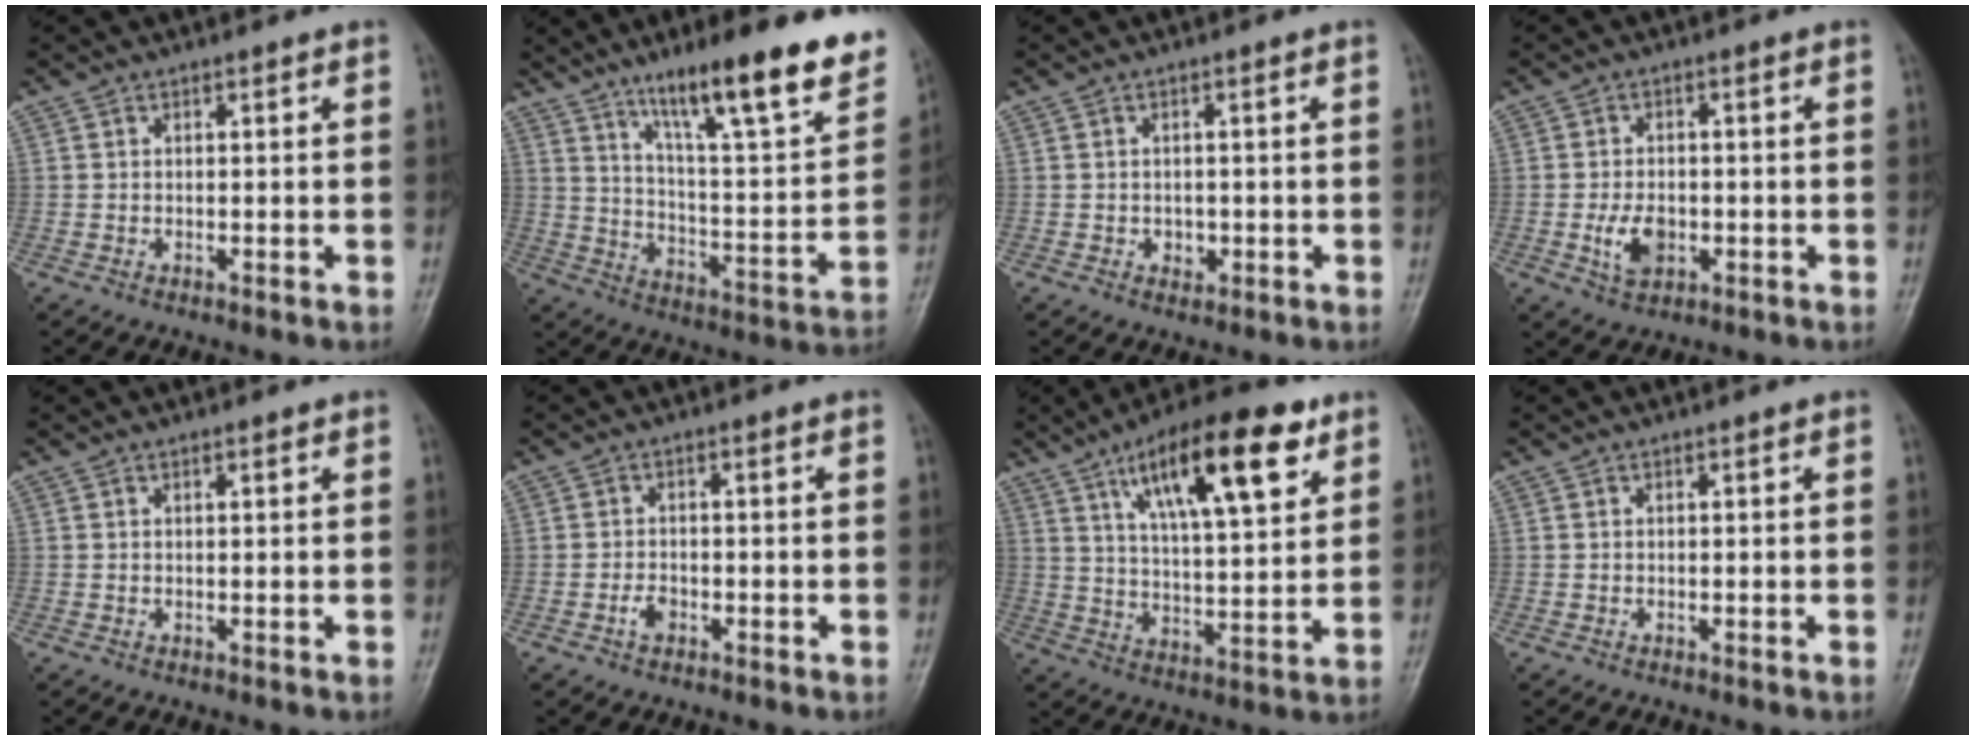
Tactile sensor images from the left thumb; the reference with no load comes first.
{"total": 22.9, "force": [14.6, 4.4, 17.0], "torque": [-0.226, -0.056, 0.231]}
{"total": 1.9, "force": [-0.4, 1.6, 1.0], "torque": [-0.006, 0.002, -0.001]}
{"total": 5.5, "force": [-1.3, 3.6, 3.9], "torque": [-0.064, 0.001, -0.019]}
{"total": 0.7, "force": [0.4, 0.2, 0.5], "torque": [-0.008, -0.001, 0.006]}
{"total": 2.1, "force": [-1.1, 1.3, 1.3], "torque": [-0.023, 0.007, -0.021]}
{"total": 19.1, "force": [9.7, 6.3, 15.3], "torque": [-0.216, -0.030, 0.157]}
{"total": 0.0}